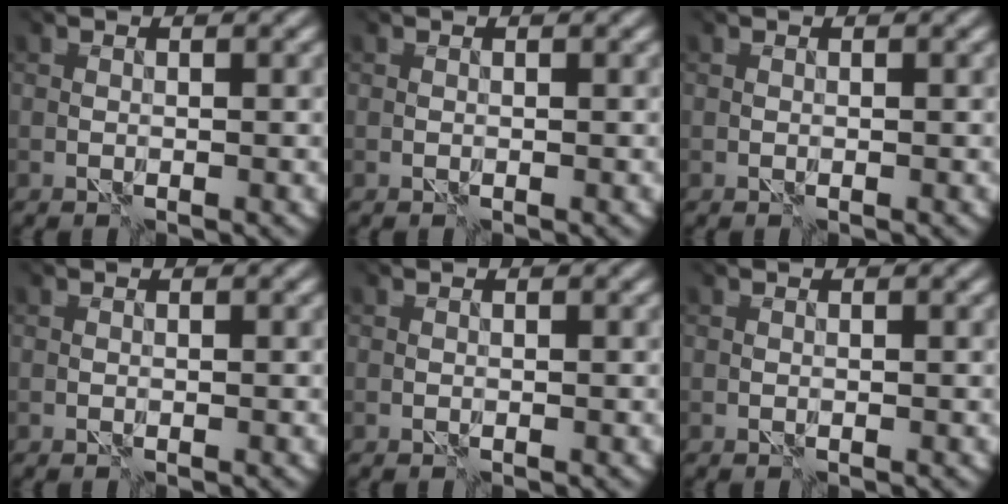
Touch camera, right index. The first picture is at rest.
{"total": 0.0}
{"total": 0.0}
{"total": 0.0}
{"total": 0.0}
{"total": 0.0}